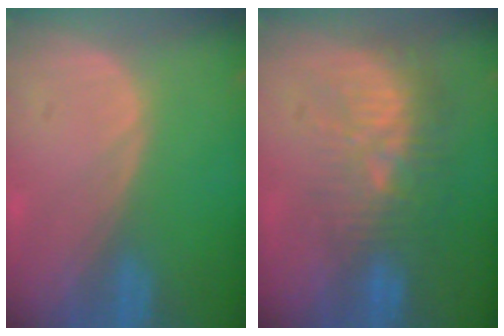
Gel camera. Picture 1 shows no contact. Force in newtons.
{"total": 9.9, "press": 9.0, "slide": 4.2}